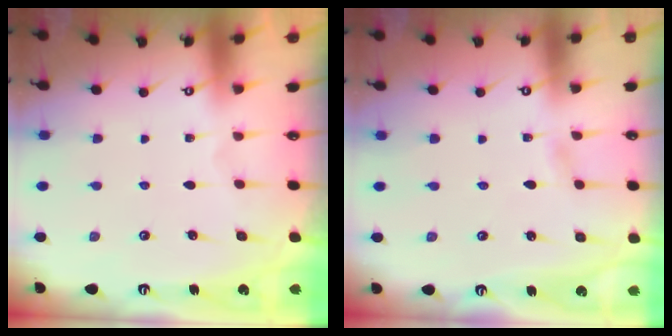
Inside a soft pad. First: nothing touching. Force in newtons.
{"total": 1.1, "press": 1.1, "slide": 0.1}